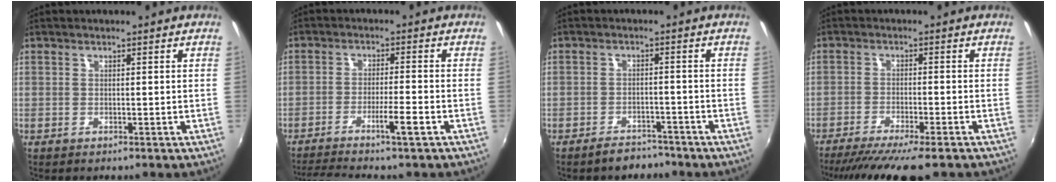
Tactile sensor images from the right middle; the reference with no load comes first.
{"total": 7.1, "force": [-5.3, -0.7, 4.6], "torque": [-0.097, -0.003, -0.090]}
{"total": 4.5, "force": [-4.0, 1.9, 1.0], "torque": [-0.029, 0.008, -0.055]}
{"total": 11.6, "force": [-9.5, 1.1, 6.6], "torque": [-0.134, -0.033, -0.150]}